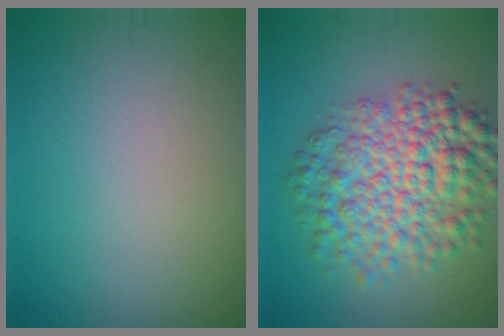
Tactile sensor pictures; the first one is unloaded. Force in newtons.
{"total": 8.1, "press": 8.1, "slide": 0.2}